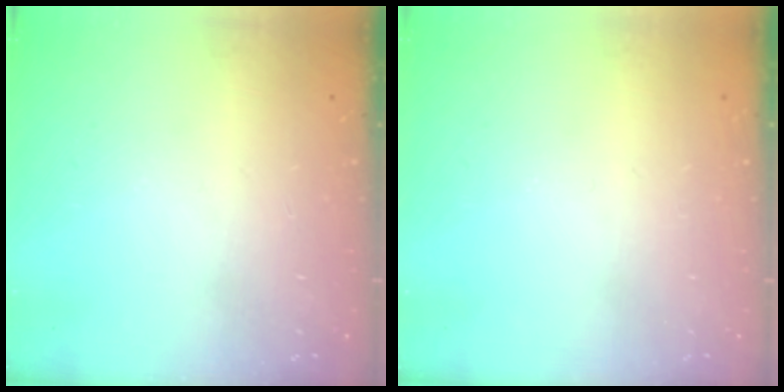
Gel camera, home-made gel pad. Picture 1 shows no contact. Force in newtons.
{"total": 0.0}